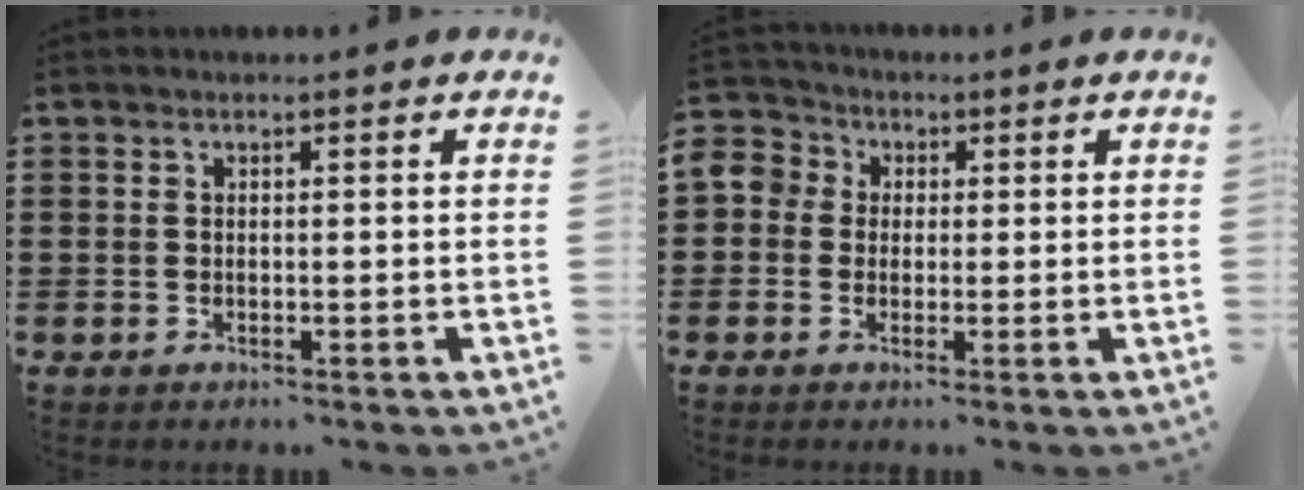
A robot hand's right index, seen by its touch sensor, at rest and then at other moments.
{"total": 4.3, "force": [0.0, 4.1, 1.1], "torque": [-0.046, 0.007, -0.005]}